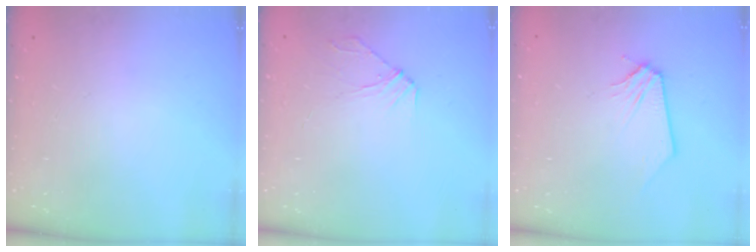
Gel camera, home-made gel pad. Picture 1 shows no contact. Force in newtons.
{"total": 4.4, "press": 4.4, "slide": 0.4}
{"total": 0.0}